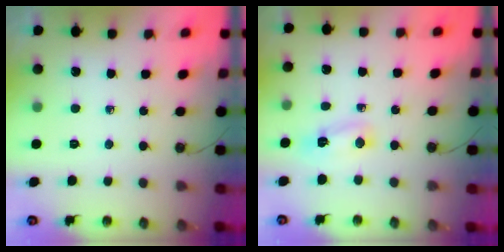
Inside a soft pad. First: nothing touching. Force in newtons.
{"total": 3.5, "press": 3.1, "slide": 1.5}